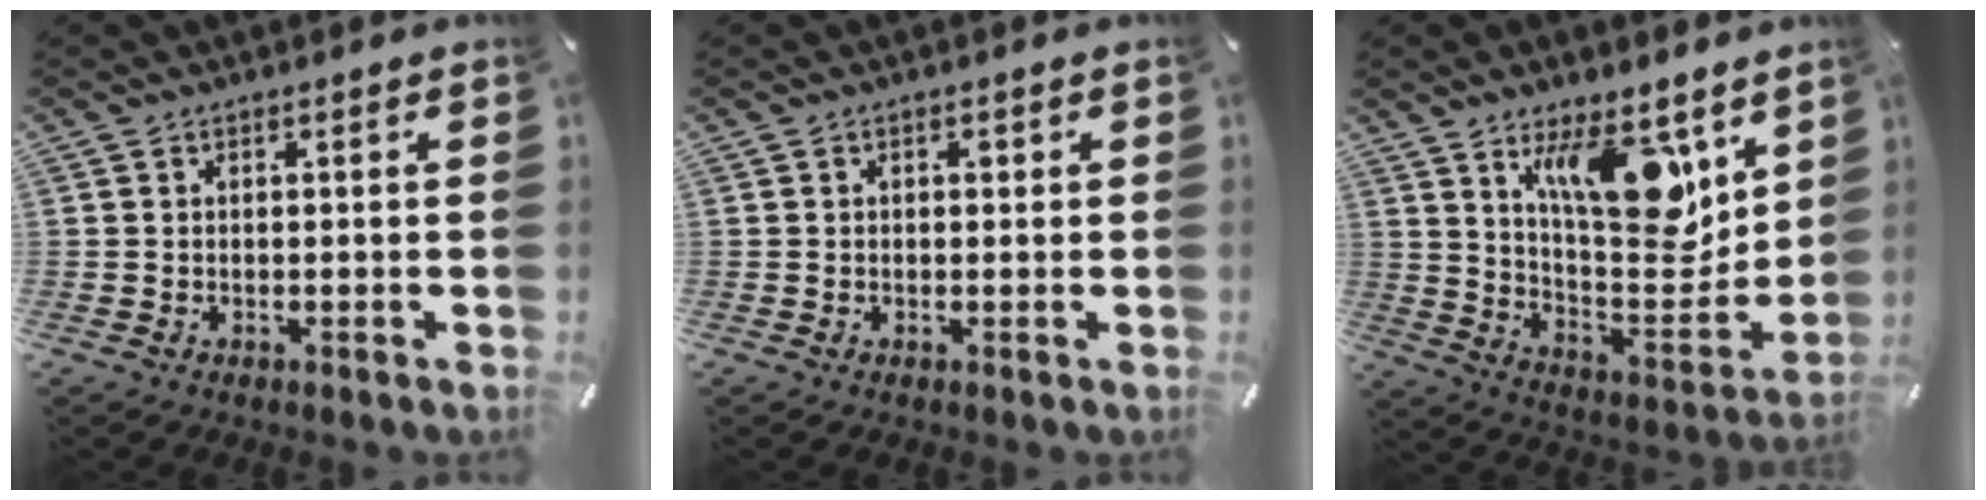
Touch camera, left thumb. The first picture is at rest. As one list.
[{"total": 1.0, "force": [0.2, 0.8, 0.6], "torque": [-0.005, 0.002, 0.001]}, {"total": 16.4, "force": [10.5, 6.6, 10.7], "torque": [-0.161, -0.074, 0.182]}]